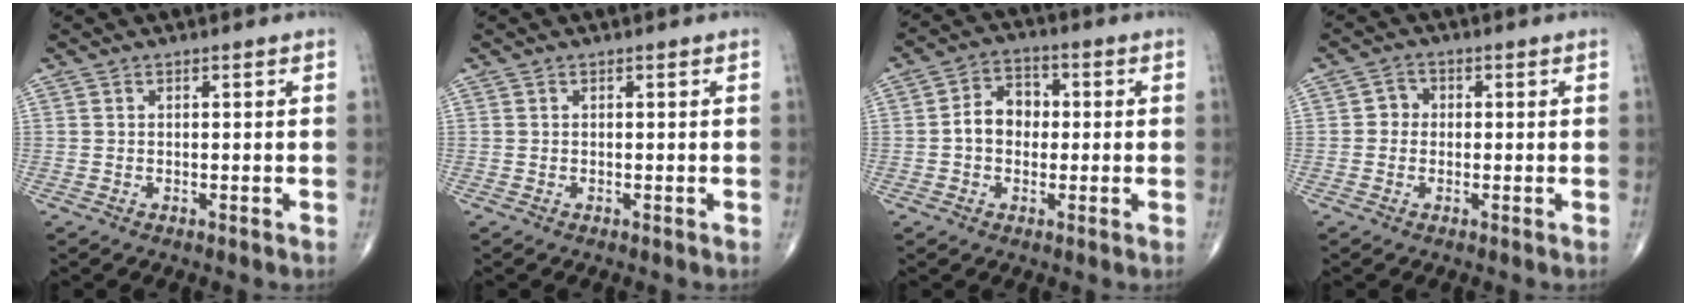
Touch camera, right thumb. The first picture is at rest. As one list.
[{"total": 0.0}, {"total": 6.9, "force": [-0.2, 5.4, 4.3], "torque": [-0.052, 0.022, -0.014]}, {"total": 2.6, "force": [-0.1, 2.4, 1.0], "torque": [0.001, 0.008, -0.009]}]